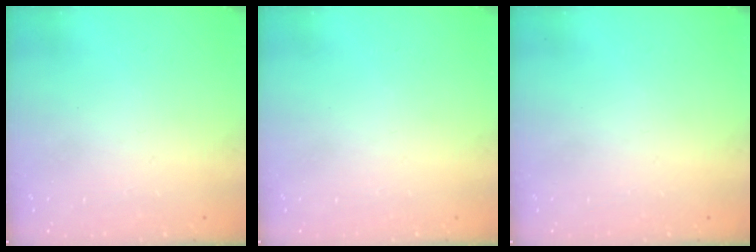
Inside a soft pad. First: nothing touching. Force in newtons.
{"total": 0.0}
{"total": 0.0}